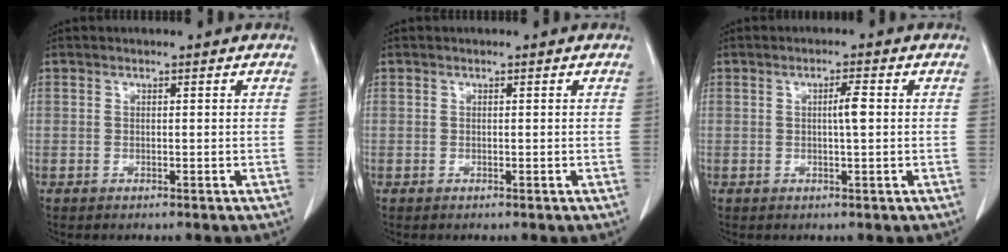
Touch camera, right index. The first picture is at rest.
{"total": 0.0}
{"total": 2.4, "force": [0.2, 0.1, 2.4], "torque": [-0.042, 0.001, 0.002]}